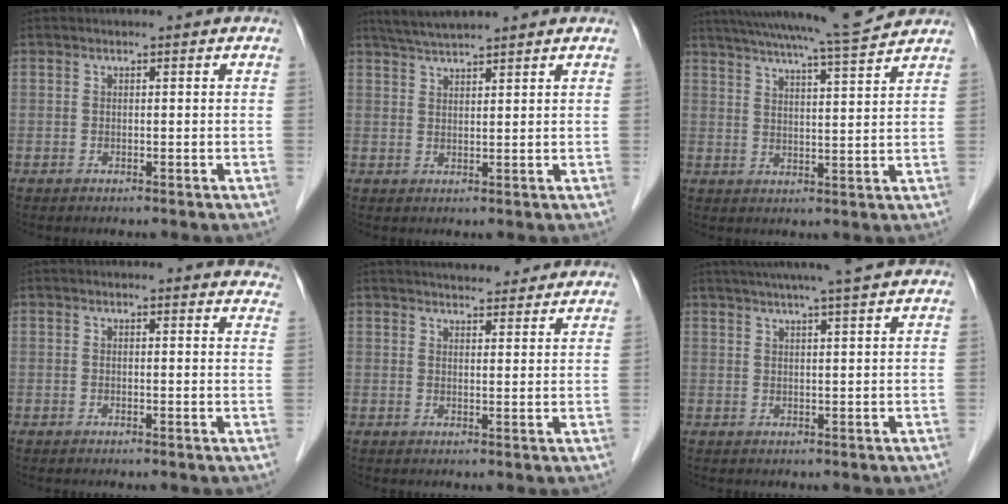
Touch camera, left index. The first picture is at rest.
{"total": 5.1, "force": [4.7, 0.0, 2.1], "torque": [-0.039, 0.027, 0.086]}
{"total": 13.7, "force": [12.5, -0.9, 5.4], "torque": [-0.099, -0.006, 0.179]}
{"total": 6.3, "force": [6.1, 1.4, 0.5], "torque": [0.026, -0.019, 0.030]}
{"total": 10.3, "force": [9.6, 2.2, 3.2], "torque": [-0.035, 0.012, 0.114]}
{"total": 9.5, "force": [8.0, -0.6, 5.1], "torque": [-0.077, 0.021, 0.101]}